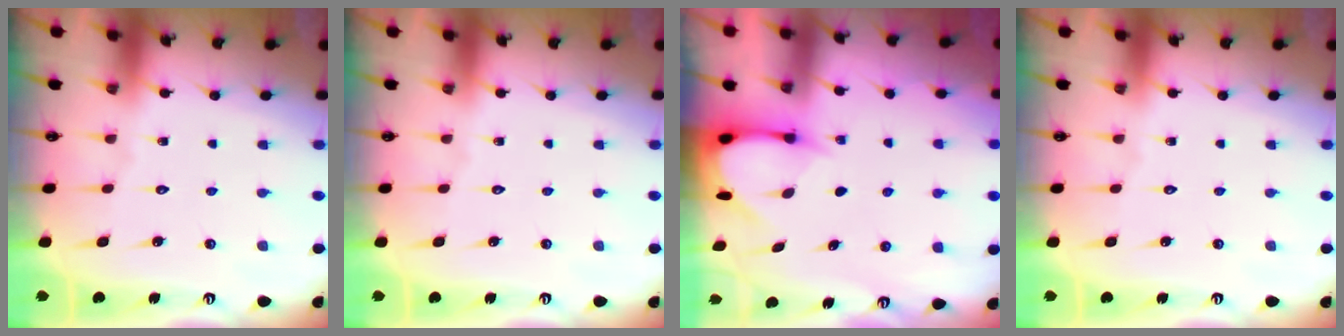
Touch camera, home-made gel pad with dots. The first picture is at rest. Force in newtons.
{"total": 0.0}
{"total": 3.9, "press": 3.8, "slide": 0.3}
{"total": 0.0}